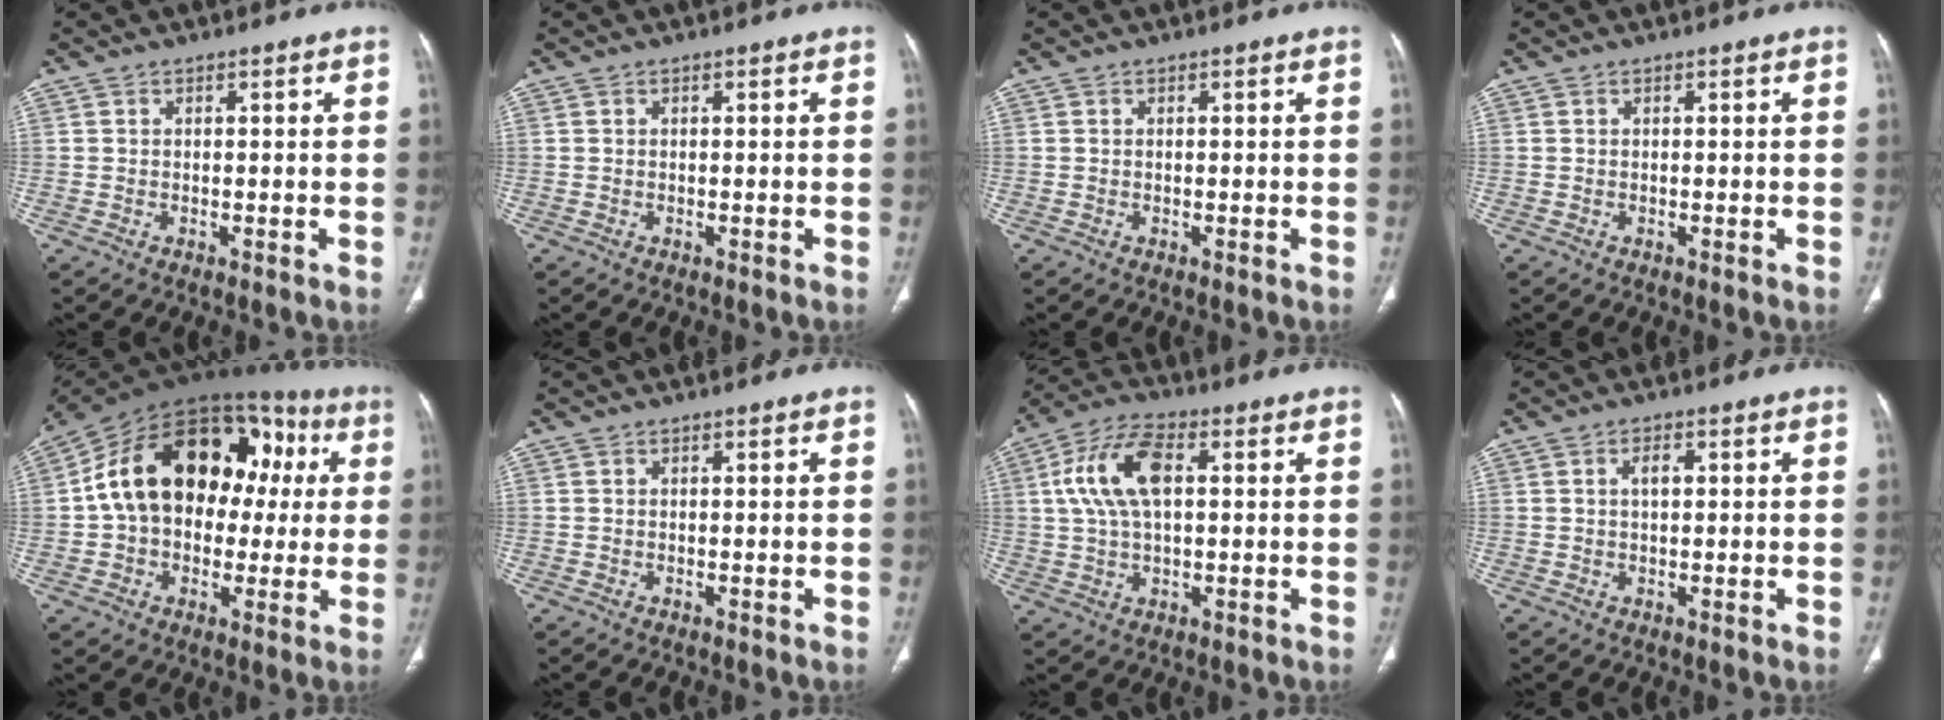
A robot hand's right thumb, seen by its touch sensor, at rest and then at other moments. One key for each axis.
{"total": 0.0}
{"total": 0.0}
{"total": 0.0}
{"total": 25.1, "fx": 3.5, "fy": 16.8, "fz": 18.3, "tx": -0.270, "ty": 0.062, "tz": 0.051}
{"total": 0.0}
{"total": 11.9, "fx": 2.3, "fy": 6.1, "fz": 10.0, "tx": -0.203, "ty": 0.020, "tz": 0.040}
{"total": 2.5, "fx": 0.6, "fy": 1.2, "fz": 2.1, "tx": -0.037, "ty": 0.004, "tz": 0.010}